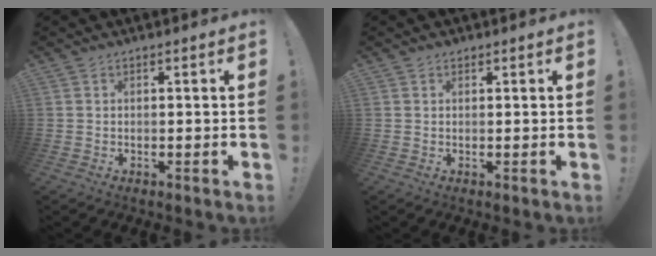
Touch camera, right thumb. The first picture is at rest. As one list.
[{"total": 0.7, "force": [0.5, 0.5, 0.1], "torque": [0.002, -0.001, 0.010]}]